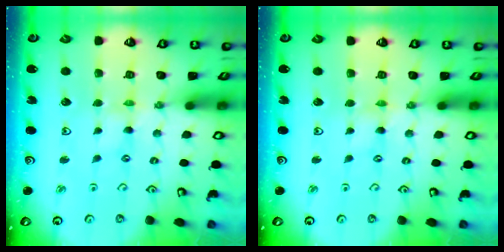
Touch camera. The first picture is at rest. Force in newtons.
{"total": 0.0}